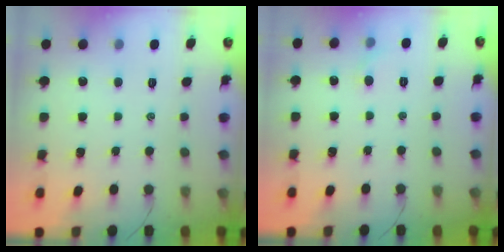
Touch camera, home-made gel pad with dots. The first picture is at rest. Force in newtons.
{"total": 3.5, "press": 3.3, "slide": 1.1}